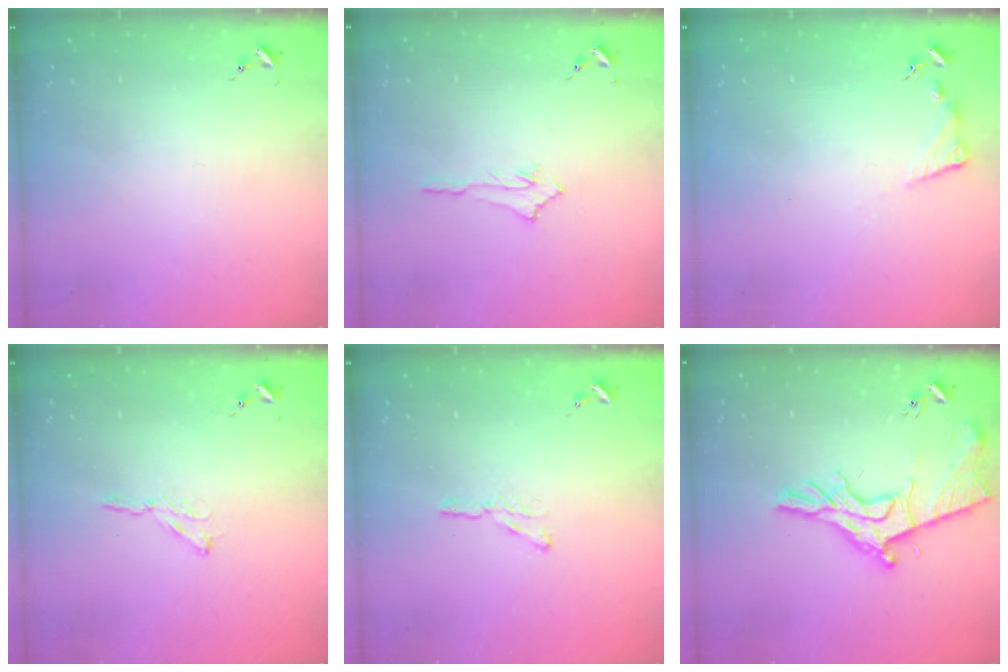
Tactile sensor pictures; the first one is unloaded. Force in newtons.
{"total": 4.3, "press": 4.2, "slide": 0.5}
{"total": 6.0, "press": 6.0, "slide": 0.4}
{"total": 2.9, "press": 2.9, "slide": 0.3}
{"total": 4.3, "press": 4.2, "slide": 0.4}
{"total": 15.3, "press": 15.3, "slide": 0.6}